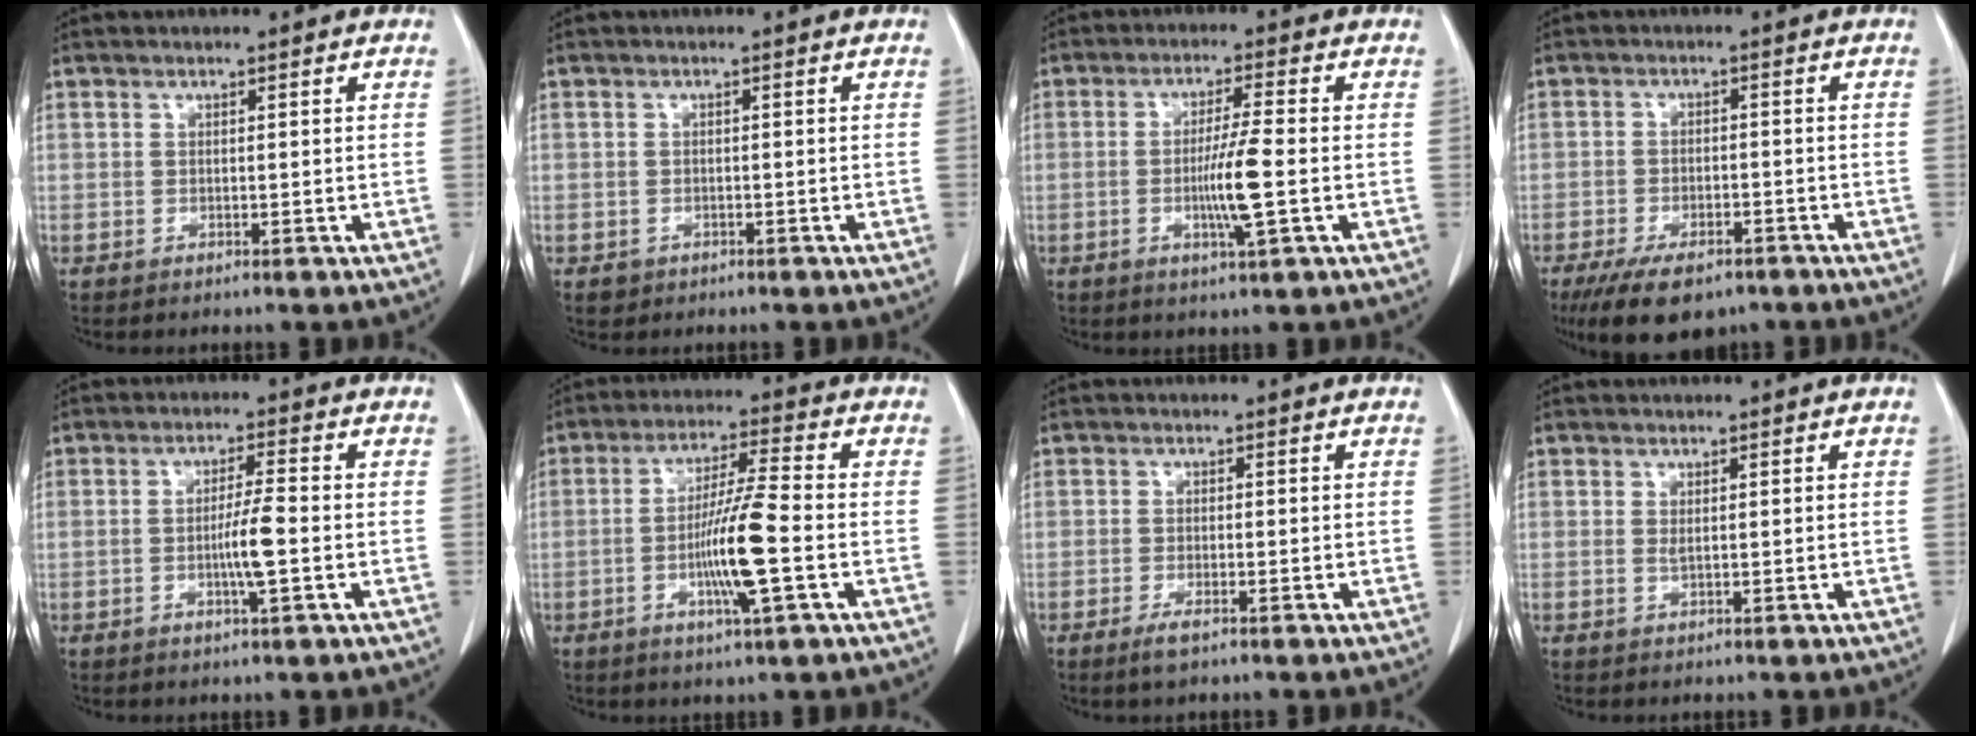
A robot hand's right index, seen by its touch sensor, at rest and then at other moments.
{"total": 1.4, "force": [-0.5, 1.3, 0.0], "torque": [0.001, 0.006, -0.003]}
{"total": 8.1, "force": [-2.0, -0.2, 7.9], "torque": [-0.146, -0.007, -0.038]}
{"total": 9.8, "force": [-7.0, 4.2, 5.4], "torque": [-0.087, -0.007, -0.108]}
{"total": 4.9, "force": [-1.1, 0.0, 4.8], "torque": [-0.090, -0.006, -0.020]}
{"total": 10.0, "force": [-2.4, -0.1, 9.7], "torque": [-0.183, -0.008, -0.049]}
{"total": 2.1, "force": [-1.3, 0.5, 1.6], "torque": [-0.030, -0.002, -0.021]}
{"total": 0.7, "force": [0.2, 0.1, 0.6], "torque": [-0.019, -0.004, 0.006]}